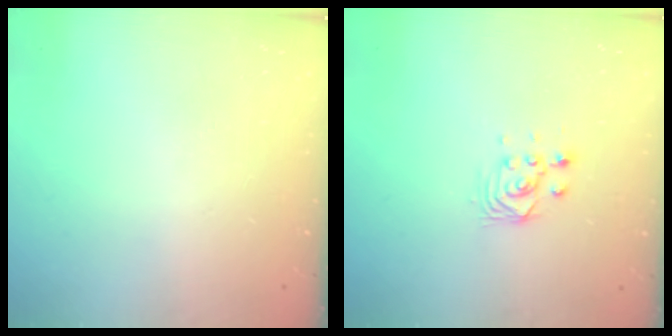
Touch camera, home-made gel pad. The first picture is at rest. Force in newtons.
{"total": 2.8, "press": 2.8, "slide": 0.2}